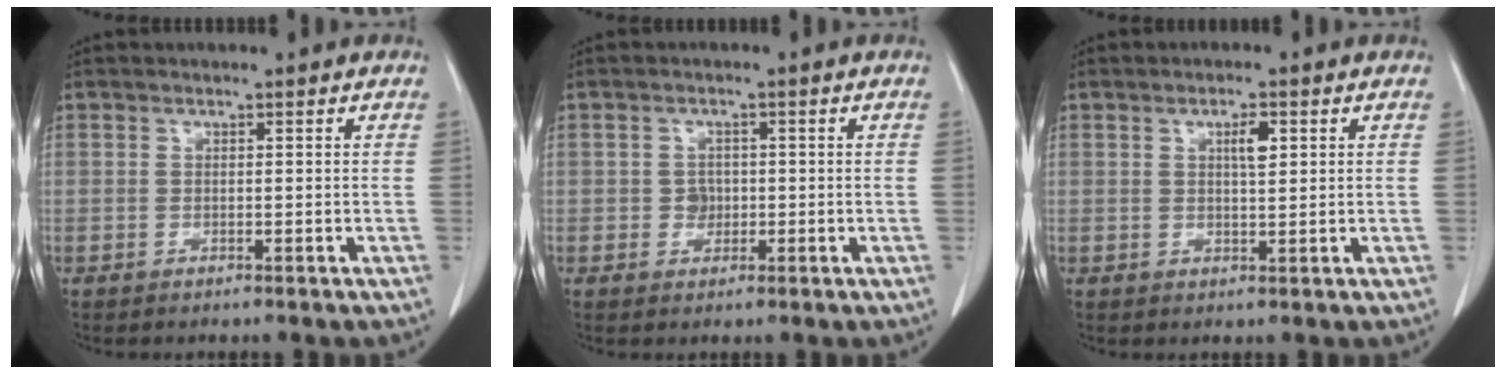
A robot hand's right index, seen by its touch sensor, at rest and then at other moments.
{"total": 2.1, "force": [-0.2, 1.8, 0.9], "torque": [-0.011, 0.004, -0.001]}
{"total": 2.7, "force": [1.0, 0.6, 2.4], "torque": [-0.042, 0.000, 0.015]}